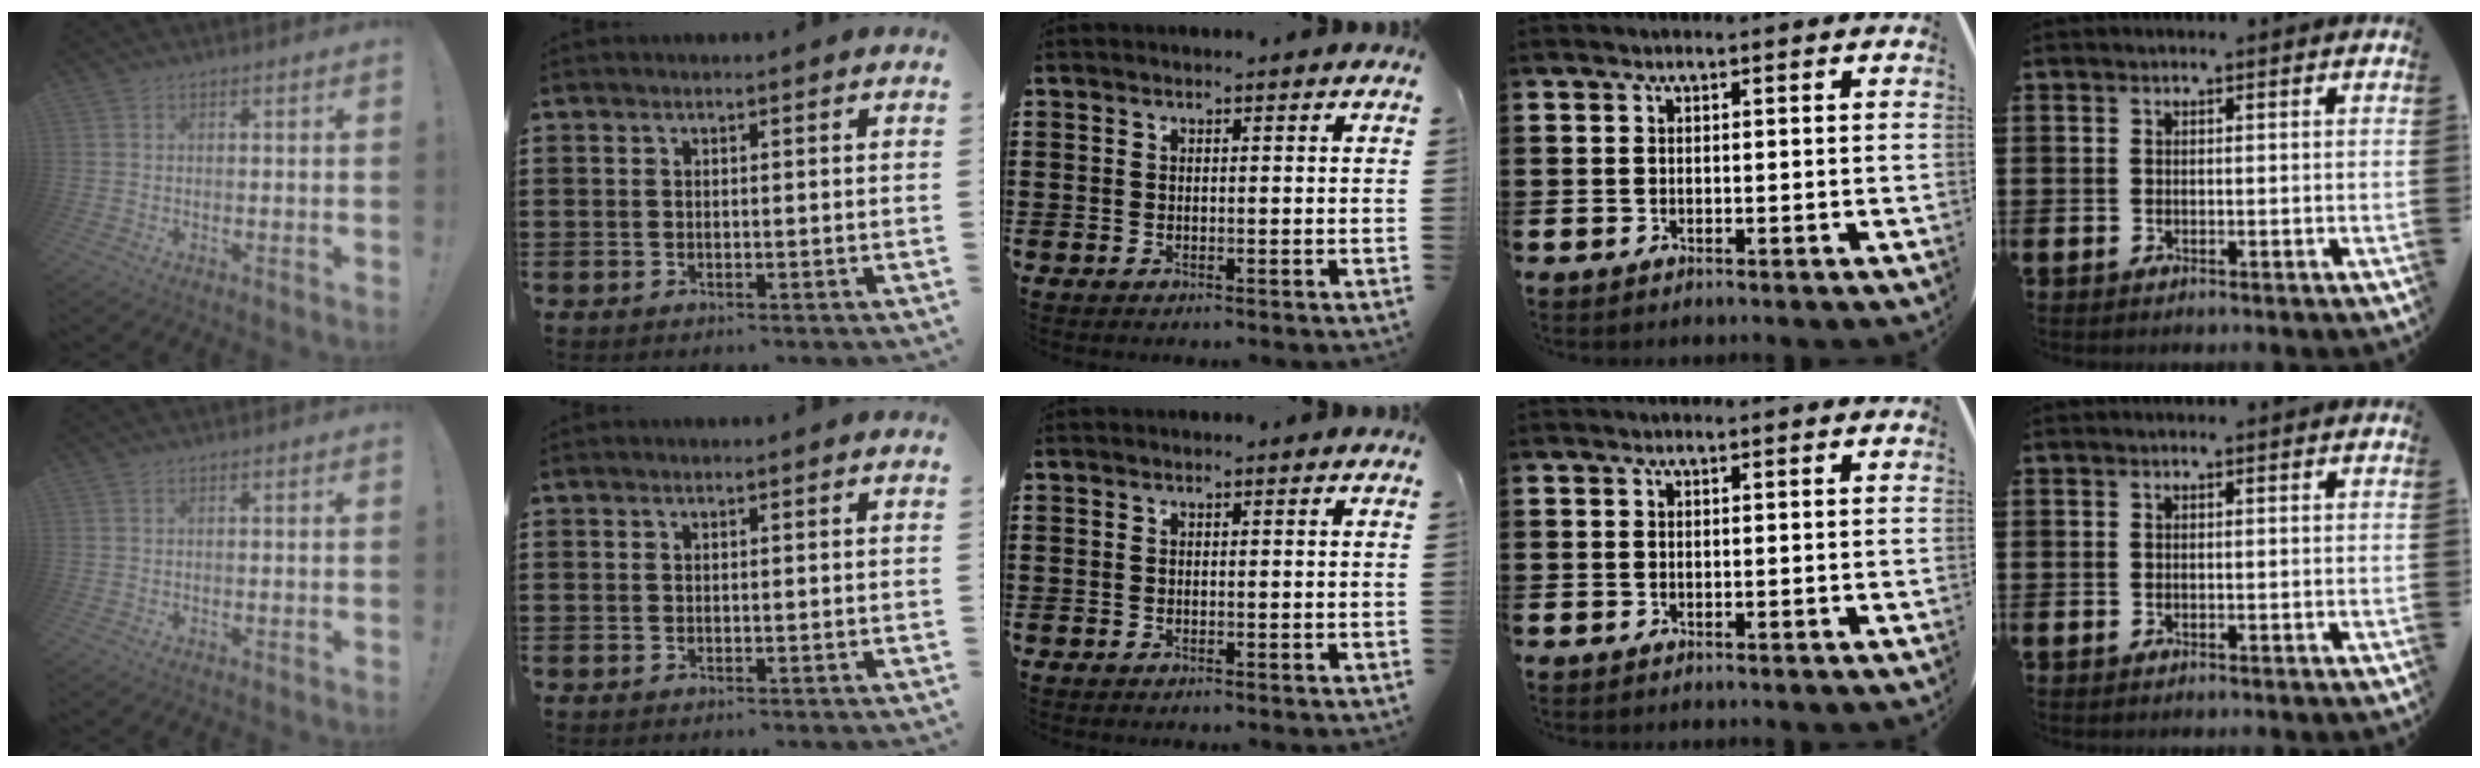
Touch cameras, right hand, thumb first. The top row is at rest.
{}